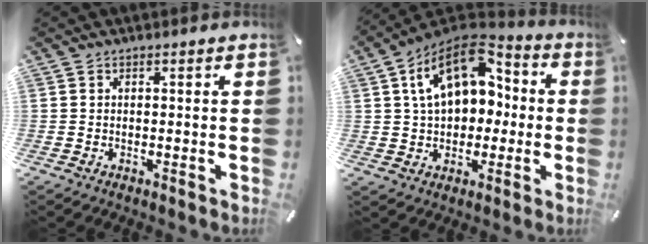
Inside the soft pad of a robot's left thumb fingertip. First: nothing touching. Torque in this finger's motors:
{"motor_torque": [1.78, 3.23, 1.64, -1.13, 0.49]}